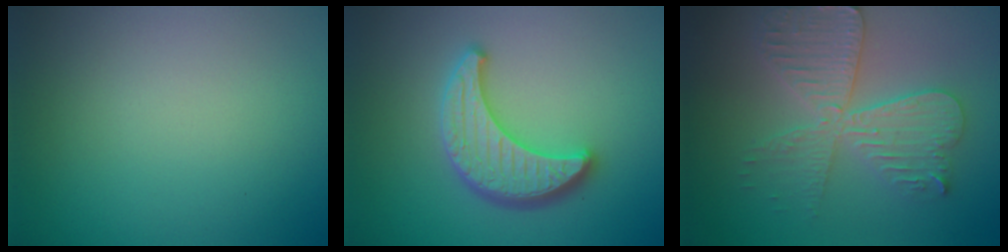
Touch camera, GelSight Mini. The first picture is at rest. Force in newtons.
{"total": 4.2, "press": 3.9, "slide": 1.5}
{"total": 5.7, "press": 5.6, "slide": 0.9}